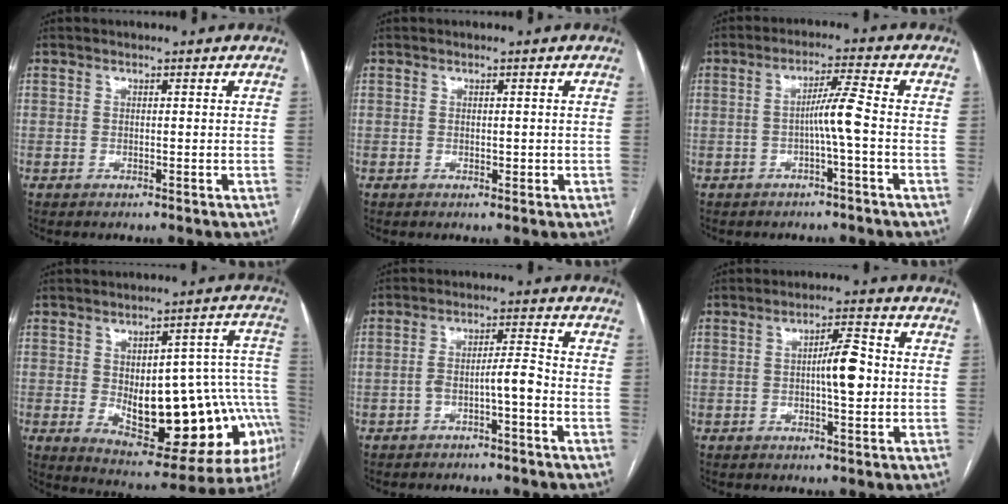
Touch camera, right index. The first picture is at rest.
{"total": 1.0, "force": [-0.1, 0.6, 0.8], "torque": [-0.010, -0.001, 0.001]}
{"total": 4.8, "force": [-1.1, -0.6, 4.7], "torque": [-0.082, 0.010, -0.019]}
{"total": 24.8, "force": [-5.0, 9.2, 22.5], "torque": [-0.226, 0.029, -0.040]}
{"total": 4.5, "force": [-2.0, 0.5, 4.0], "torque": [-0.069, 0.019, -0.031]}
{"total": 6.1, "force": [-0.1, 1.2, 5.9], "torque": [-0.097, 0.010, -0.003]}